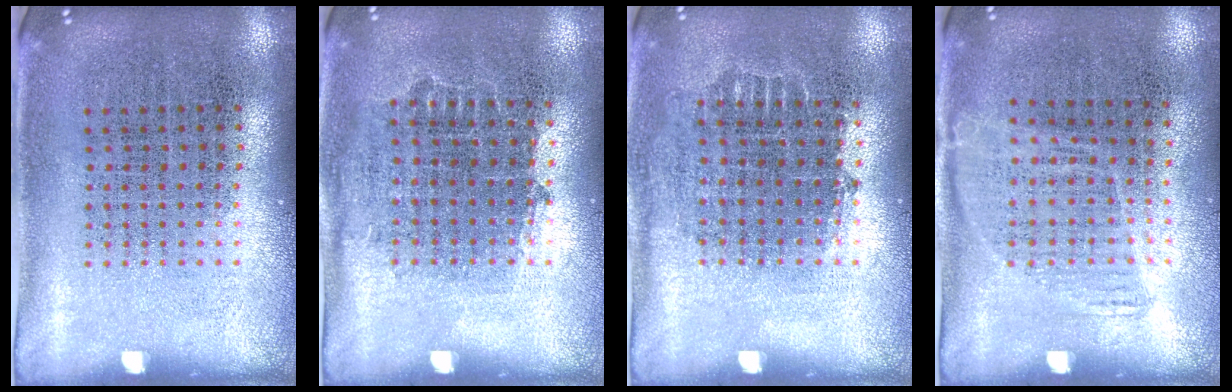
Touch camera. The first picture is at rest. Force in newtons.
{"total": 0.8, "press": 0.7, "slide": 0.3}
{"total": 0.7, "press": 0.6, "slide": 0.3}
{"total": 1.1, "press": 0.9, "slide": 0.7}